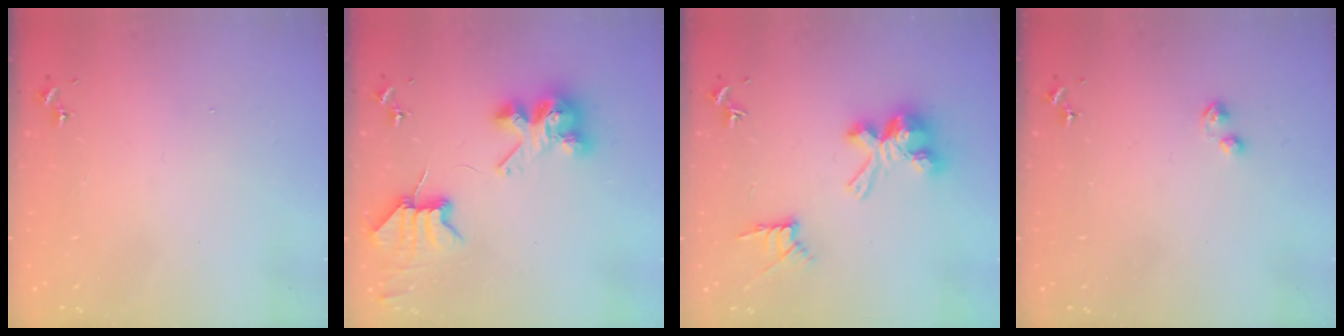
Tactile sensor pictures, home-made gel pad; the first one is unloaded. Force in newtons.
{"total": 7.4, "press": 7.4, "slide": 0.6}
{"total": 12.7, "press": 12.7, "slide": 0.4}
{"total": 2.9, "press": 2.9, "slide": 0.5}